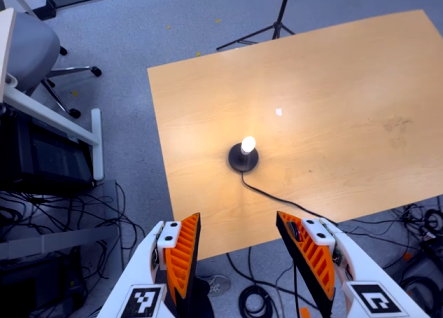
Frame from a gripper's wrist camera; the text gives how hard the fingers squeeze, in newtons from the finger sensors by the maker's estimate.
{"total": 0.0}